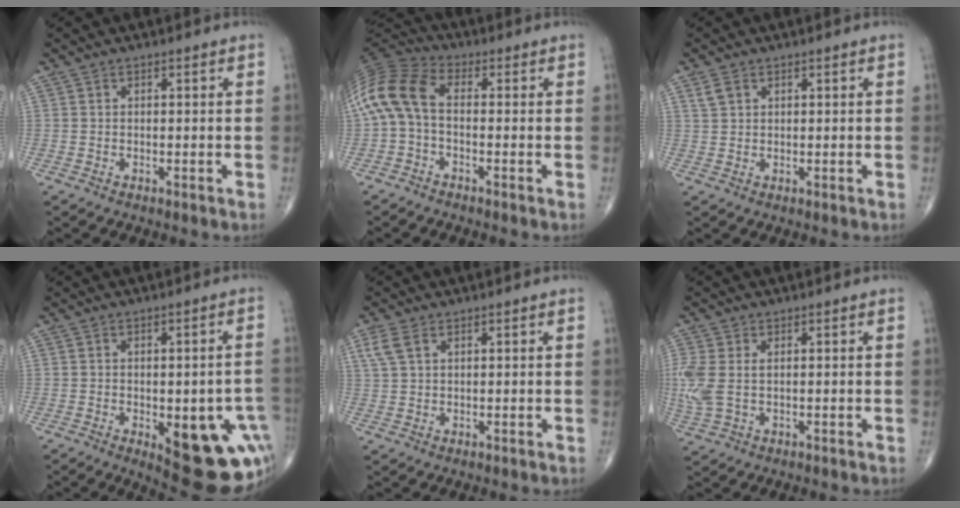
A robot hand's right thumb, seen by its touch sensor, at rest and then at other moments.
{"total": 11.8, "force": [-0.9, 6.7, 9.6], "torque": [-0.208, 0.032, -0.030]}
{"total": 2.2, "force": [1.2, 1.5, 1.1], "torque": [-0.020, 0.002, 0.028]}
{"total": 18.6, "force": [-5.5, 7.5, 16.1], "torque": [-0.148, 0.008, -0.043]}
{"total": 3.3, "force": [1.6, 1.8, 2.2], "torque": [-0.057, 0.009, 0.041]}
{"total": 7.0, "force": [0.5, 4.2, 5.6], "torque": [-0.163, 0.009, 0.021]}